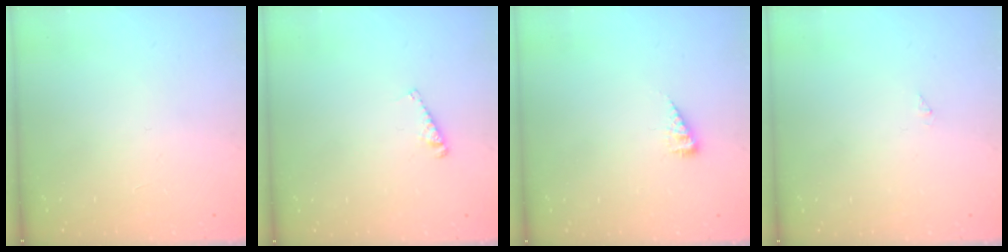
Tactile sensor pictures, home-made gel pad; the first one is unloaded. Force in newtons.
{"total": 4.1, "press": 4.0, "slide": 0.3}
{"total": 4.6, "press": 4.6, "slide": 0.7}
{"total": 0.0}